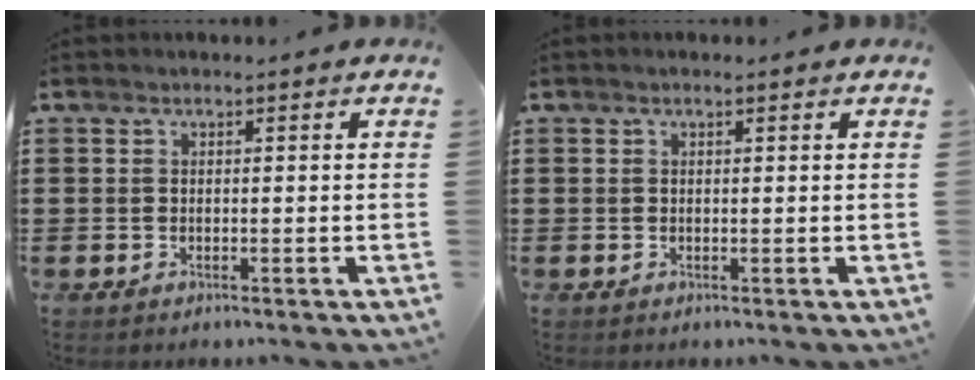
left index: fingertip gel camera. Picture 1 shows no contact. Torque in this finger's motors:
{"motor_torque": [0.17, -0.39, -0.08, 0.00]}